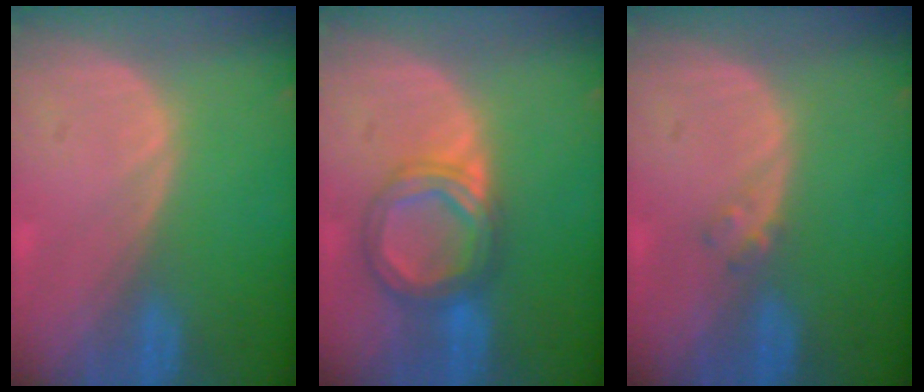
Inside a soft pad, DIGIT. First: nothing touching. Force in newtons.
{"total": 6.4, "press": 6.4, "slide": 0.5}
{"total": 1.2, "press": 1.2, "slide": 0.2}